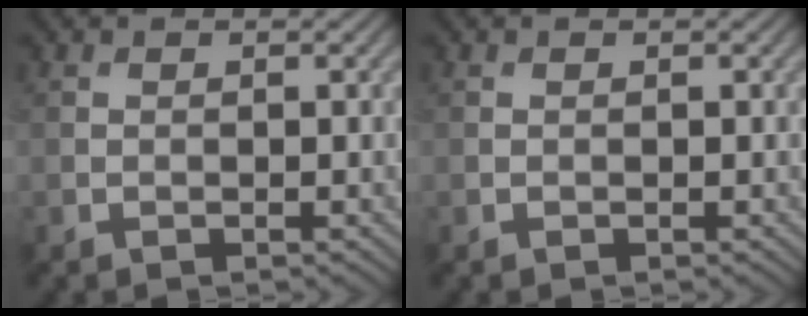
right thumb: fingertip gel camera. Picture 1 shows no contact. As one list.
[{"total": 0.0}]